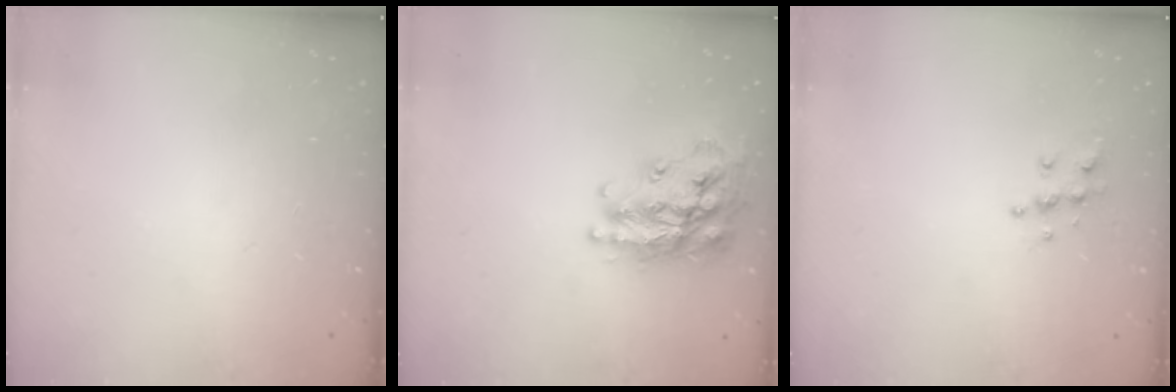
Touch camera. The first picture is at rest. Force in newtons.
{"total": 21.9, "press": 21.8, "slide": 1.8}
{"total": 5.9, "press": 5.9, "slide": 0.2}